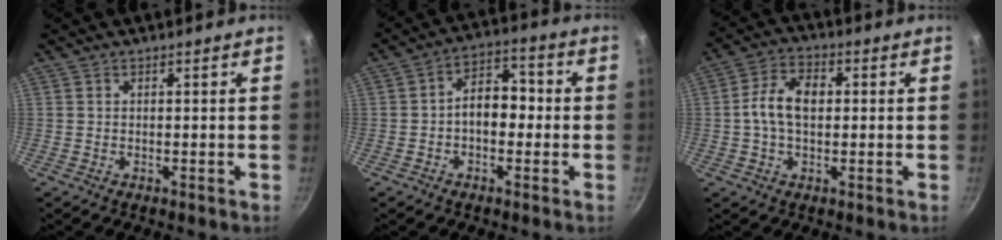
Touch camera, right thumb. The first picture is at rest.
{"total": 8.2, "force": [-0.8, 5.3, 6.2], "torque": [-0.075, 0.032, -0.026]}
{"total": 8.6, "force": [0.4, 5.4, 6.7], "torque": [-0.120, 0.020, 0.001]}